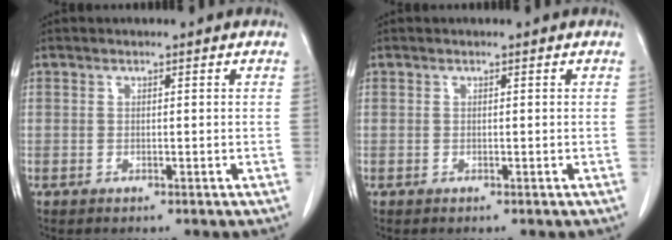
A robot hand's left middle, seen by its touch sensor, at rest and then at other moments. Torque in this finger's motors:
{"motor_torque": [0.00, 0.00, 0.00, 0.00]}